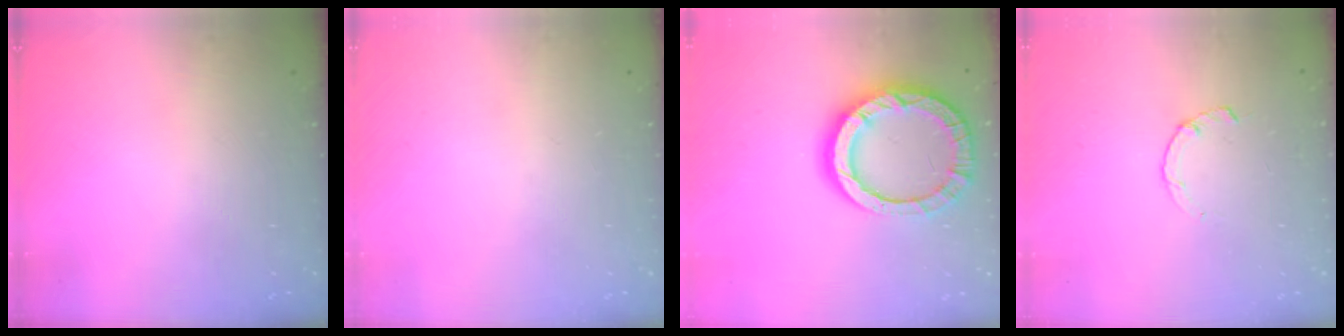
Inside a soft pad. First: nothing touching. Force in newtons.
{"total": 0.0}
{"total": 16.4, "press": 16.3, "slide": 1.9}
{"total": 2.2, "press": 2.2, "slide": 0.2}